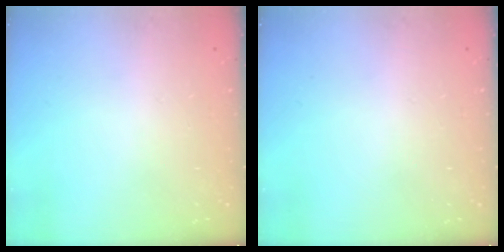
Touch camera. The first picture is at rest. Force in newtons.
{"total": 0.0}